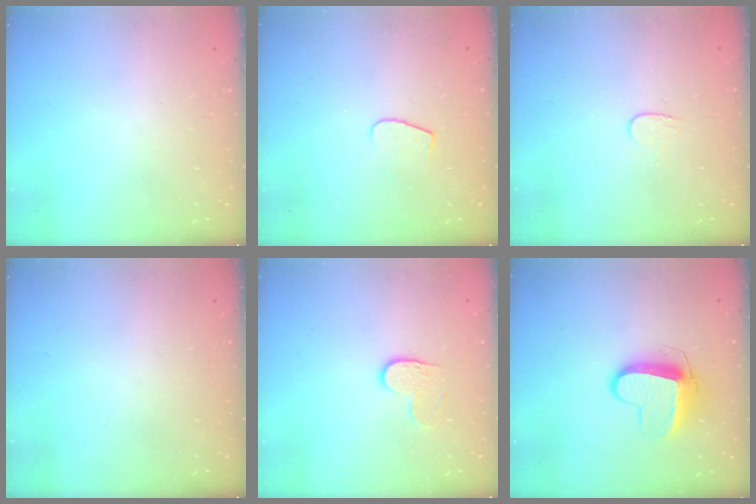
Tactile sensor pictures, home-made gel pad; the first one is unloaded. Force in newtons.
{"total": 5.9, "press": 5.9, "slide": 0.6}
{"total": 3.5, "press": 3.5, "slide": 0.4}
{"total": 0.0}
{"total": 4.0, "press": 4.0, "slide": 0.4}
{"total": 10.9, "press": 10.8, "slide": 0.6}